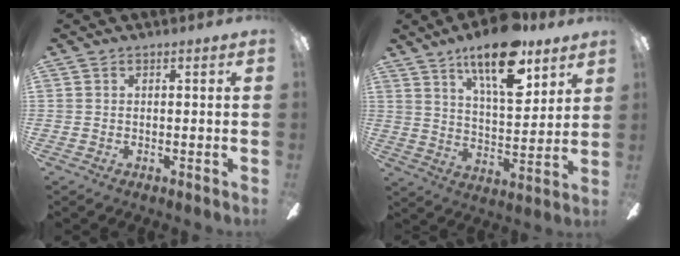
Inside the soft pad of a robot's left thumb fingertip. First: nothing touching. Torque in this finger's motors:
{"motor_torque": [0.61, 0.28, 1.58, -1.19, 0.22]}